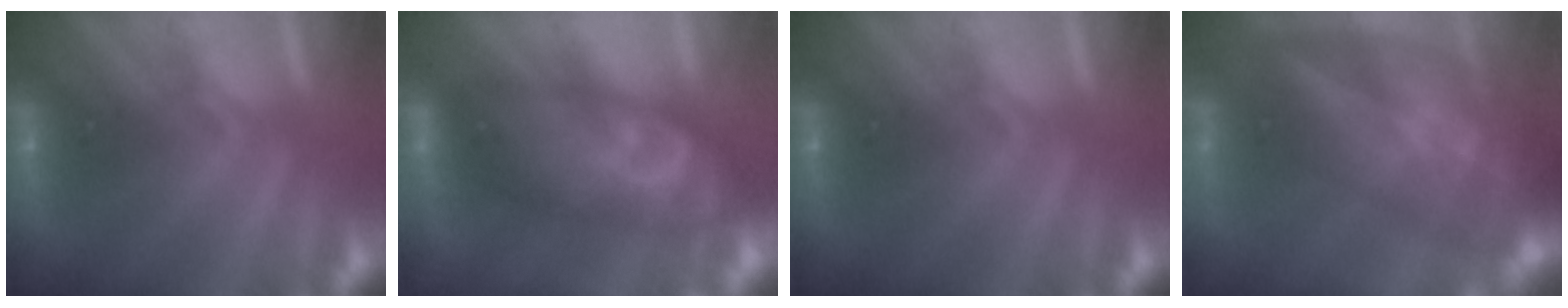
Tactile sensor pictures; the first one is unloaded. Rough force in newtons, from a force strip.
{"total": 4.0}
{"total": 0.0}
{"total": 8.1}